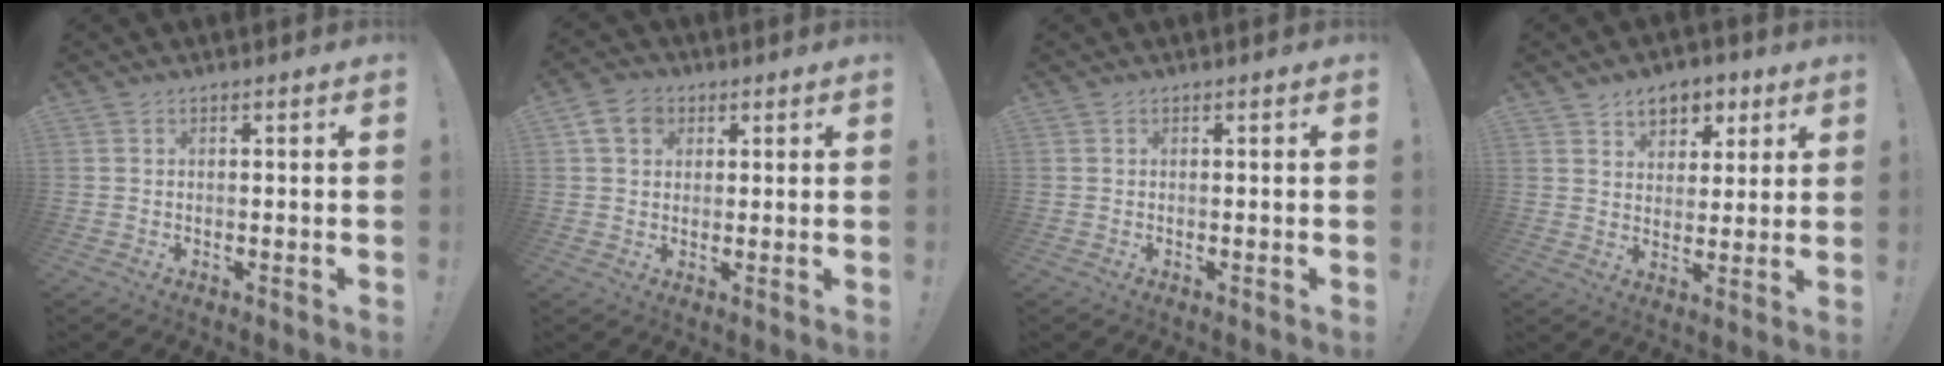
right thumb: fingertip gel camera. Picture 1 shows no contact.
{"total": 6.8, "force": [2.9, 5.3, 3.2], "torque": [-0.051, -0.001, 0.057]}
{"total": 0.0}
{"total": 7.9, "force": [4.7, 5.7, 2.7], "torque": [-0.025, -0.030, 0.086]}